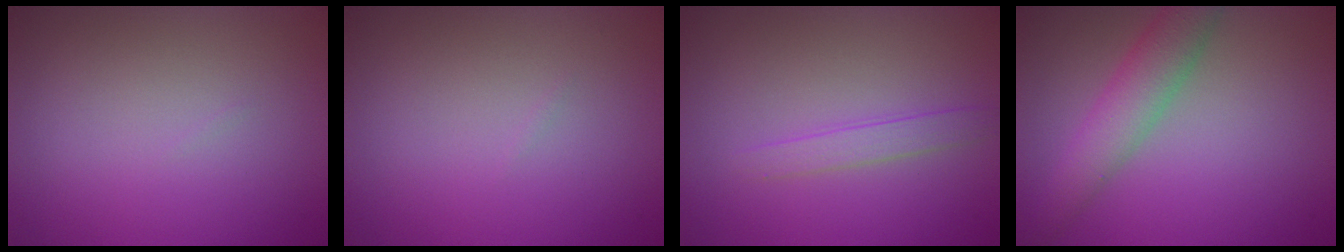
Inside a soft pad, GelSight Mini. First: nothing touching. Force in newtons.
{"total": 0.0}
{"total": 1.5, "press": 1.5, "slide": 0.0}
{"total": 4.2, "press": 4.2, "slide": 0.2}